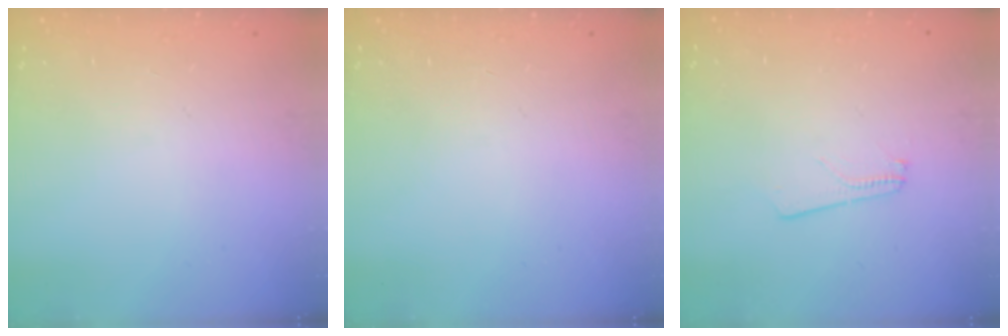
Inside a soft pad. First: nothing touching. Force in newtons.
{"total": 0.0}
{"total": 2.8, "press": 2.8, "slide": 0.4}